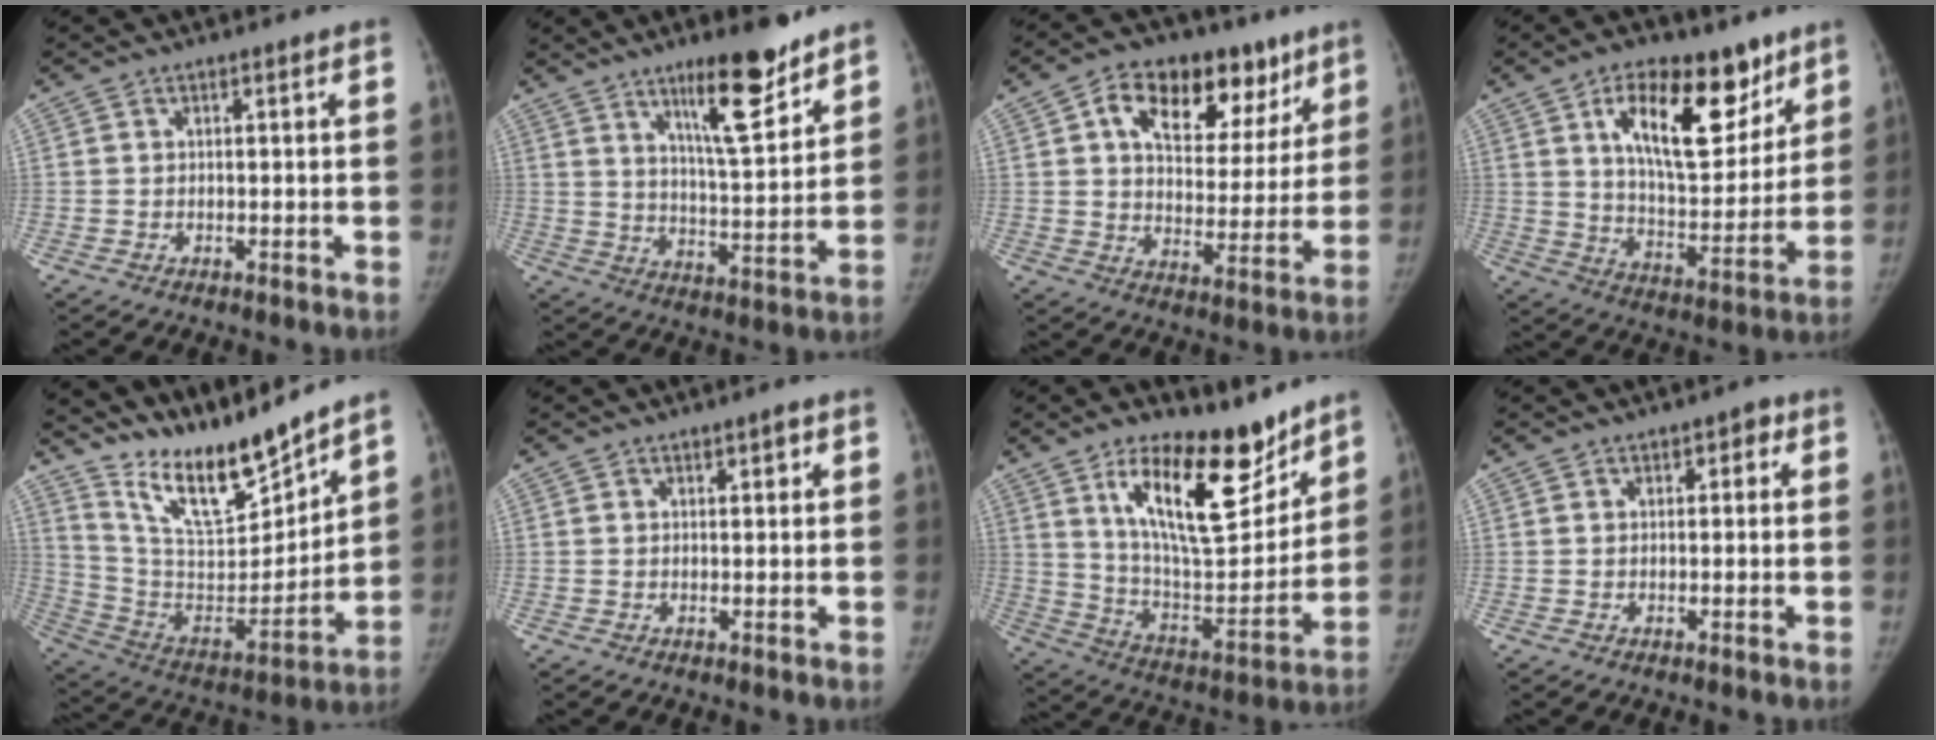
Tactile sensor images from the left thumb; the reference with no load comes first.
{"total": 11.4, "force": [7.8, 2.5, 7.9], "torque": [-0.104, -0.056, 0.125]}
{"total": 20.4, "force": [10.0, 12.0, 13.0], "torque": [-0.145, -0.008, 0.152]}
{"total": 19.1, "force": [10.1, 9.5, 13.1], "torque": [-0.145, -0.059, 0.166]}
{"total": 18.0, "force": [15.8, 3.2, 8.1], "torque": [-0.102, -0.111, 0.296]}
{"total": 1.6, "force": [0.9, 0.6, 1.2], "torque": [-0.011, -0.003, 0.013]}
{"total": 21.5, "force": [13.5, 8.4, 14.5], "torque": [-0.181, -0.092, 0.236]}
{"total": 2.0, "force": [0.7, 1.4, 1.2], "torque": [0.002, 0.001, 0.006]}